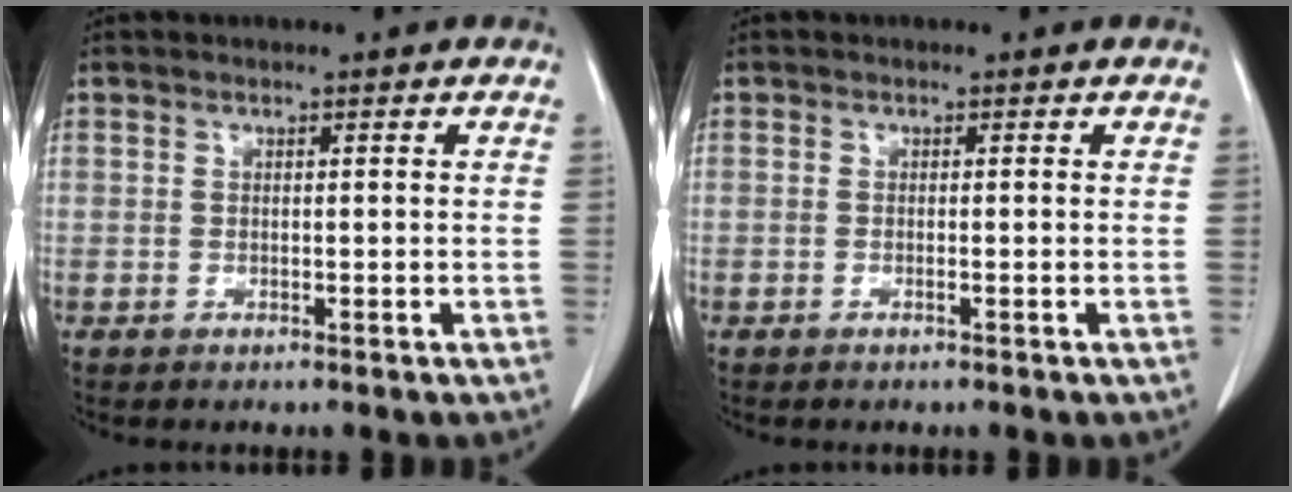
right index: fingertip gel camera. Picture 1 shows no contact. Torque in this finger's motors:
{"motor_torque": [-0.09, 0.06, -0.02, 0.01]}